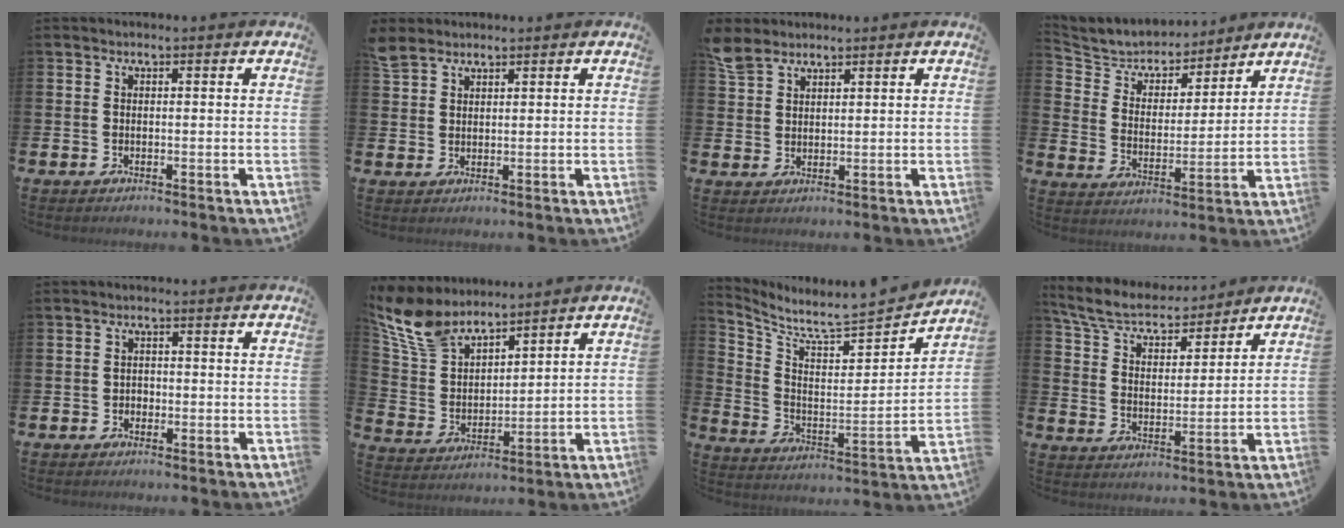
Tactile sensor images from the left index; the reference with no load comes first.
{"total": 3.3, "force": [3.1, 1.2, 0.4], "torque": [-0.009, -0.011, 0.056]}
{"total": 4.1, "force": [3.7, 1.6, 0.7], "torque": [-0.018, -0.015, 0.070]}
{"total": 5.8, "force": [5.5, 2.0, 0.2], "torque": [-0.043, -0.042, 0.094]}
{"total": 1.1, "force": [-0.5, 1.0, 0.2], "torque": [-0.007, 0.003, -0.012]}
{"total": 9.5, "force": [8.3, 3.5, 3.0], "torque": [-0.104, -0.035, 0.155]}
{"total": 5.8, "force": [5.7, 0.3, 1.1], "torque": [-0.060, -0.064, 0.089]}
{"total": 7.0, "force": [6.4, 1.8, 2.0], "torque": [-0.072, -0.040, 0.113]}